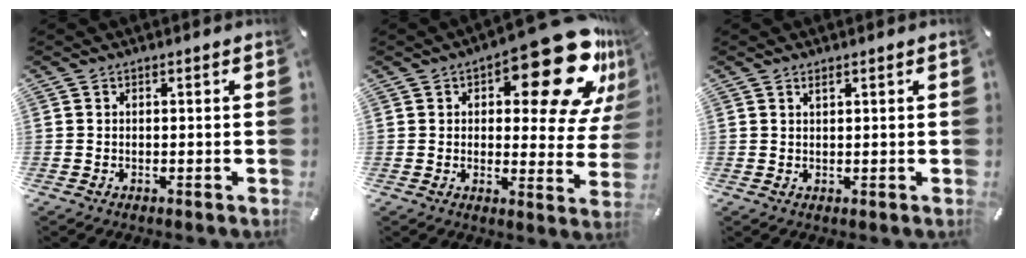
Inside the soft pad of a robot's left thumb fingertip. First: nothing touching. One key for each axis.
{"total": 23.1, "fx": 13.0, "fy": 9.3, "fz": 16.7, "tx": -0.206, "ty": -0.093, "tz": 0.209}
{"total": 1.3, "fx": 1.0, "fy": 0.6, "fz": 0.7, "tx": -0.015, "ty": -0.001, "tz": 0.018}